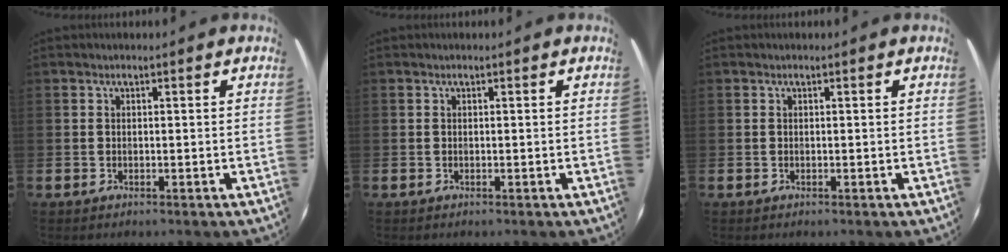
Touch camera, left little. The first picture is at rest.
{"total": 0.0}
{"total": 0.0}